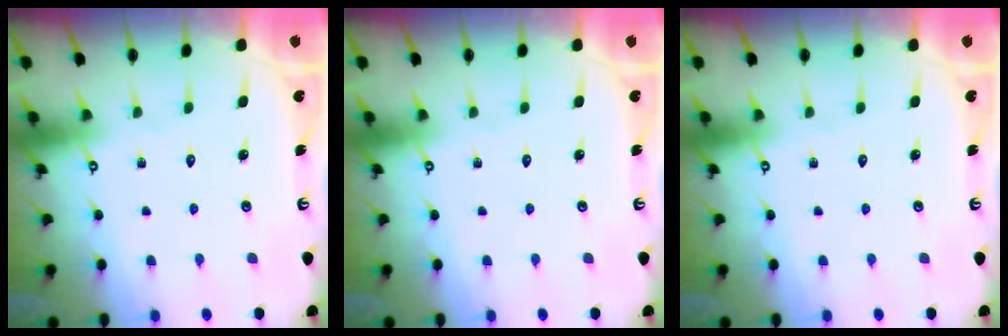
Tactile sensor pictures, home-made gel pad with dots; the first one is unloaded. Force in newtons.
{"total": 0.0}
{"total": 0.0}